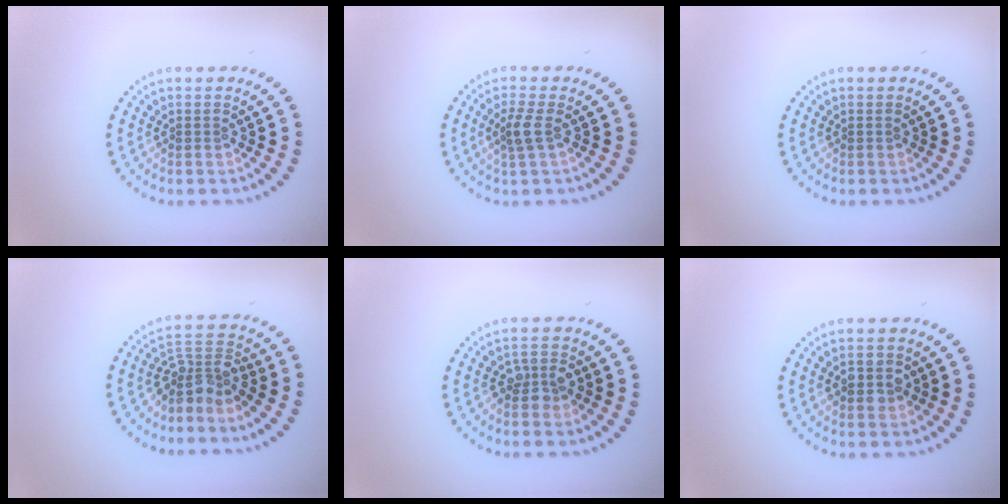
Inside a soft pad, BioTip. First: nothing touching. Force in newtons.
{"total": 1.7, "press": 1.4, "slide": 0.9}
{"total": 0.0}
{"total": 3.8, "press": 2.8, "slide": 2.5}
{"total": 2.4, "press": 2.4, "slide": 0.6}
{"total": 2.4, "press": 2.4, "slide": 0.2}